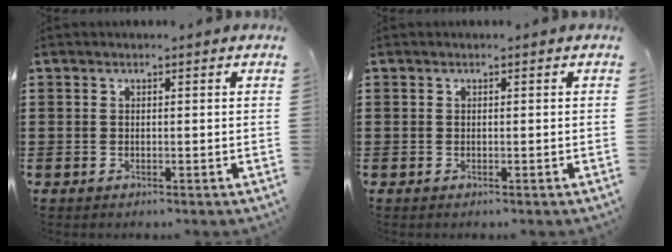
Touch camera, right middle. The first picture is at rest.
{"total": 0.0}